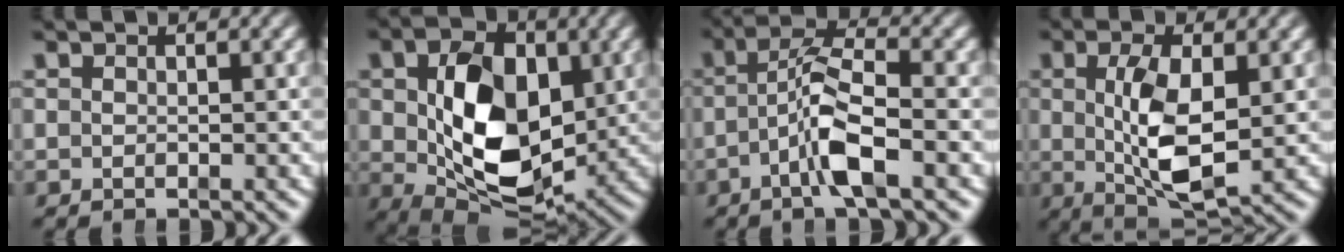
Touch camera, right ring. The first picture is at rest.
{"total": 12.7, "force": [-0.4, 7.9, 9.9], "torque": [-0.168, -0.035, 0.010]}
{"total": 5.2, "force": [-0.3, 1.9, 4.9], "torque": [-0.085, 0.005, -0.014]}
{"total": 7.0, "force": [-0.5, 2.9, 6.4], "torque": [-0.100, -0.014, 0.003]}